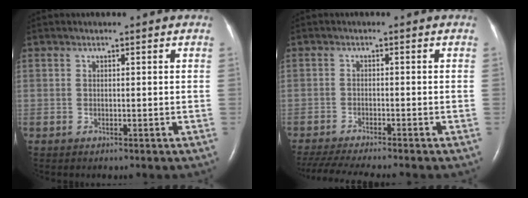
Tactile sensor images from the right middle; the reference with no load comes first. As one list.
[{"total": 10.1, "force": [-9.0, -0.1, 4.7], "torque": [-0.071, -0.018, -0.144]}]